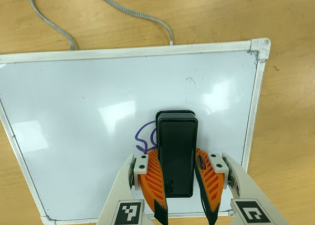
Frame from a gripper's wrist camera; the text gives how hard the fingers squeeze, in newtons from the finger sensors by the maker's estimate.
{"total": 16.1, "left": 16.4, "right": 15.8}